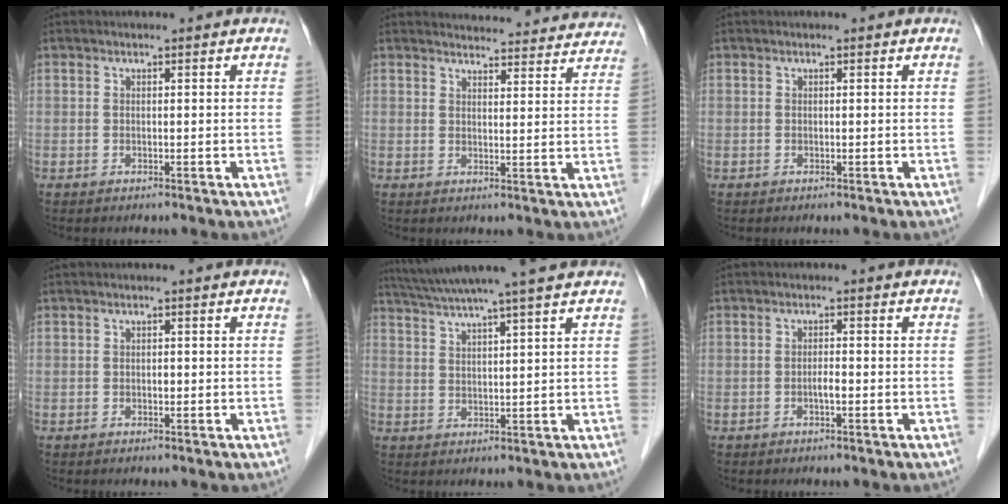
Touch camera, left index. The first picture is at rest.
{"total": 17.5, "force": [17.0, 3.0, 2.8], "torque": [-0.015, -0.028, 0.184]}
{"total": 0.0}
{"total": 0.5, "force": [-0.3, 0.2, 0.3], "torque": [-0.005, -0.002, -0.006]}
{"total": 10.9, "force": [9.3, -1.6, 5.5], "torque": [-0.096, 0.019, 0.136]}
{"total": 1.3, "force": [-0.8, 0.1, 1.1], "torque": [-0.020, -0.002, -0.014]}